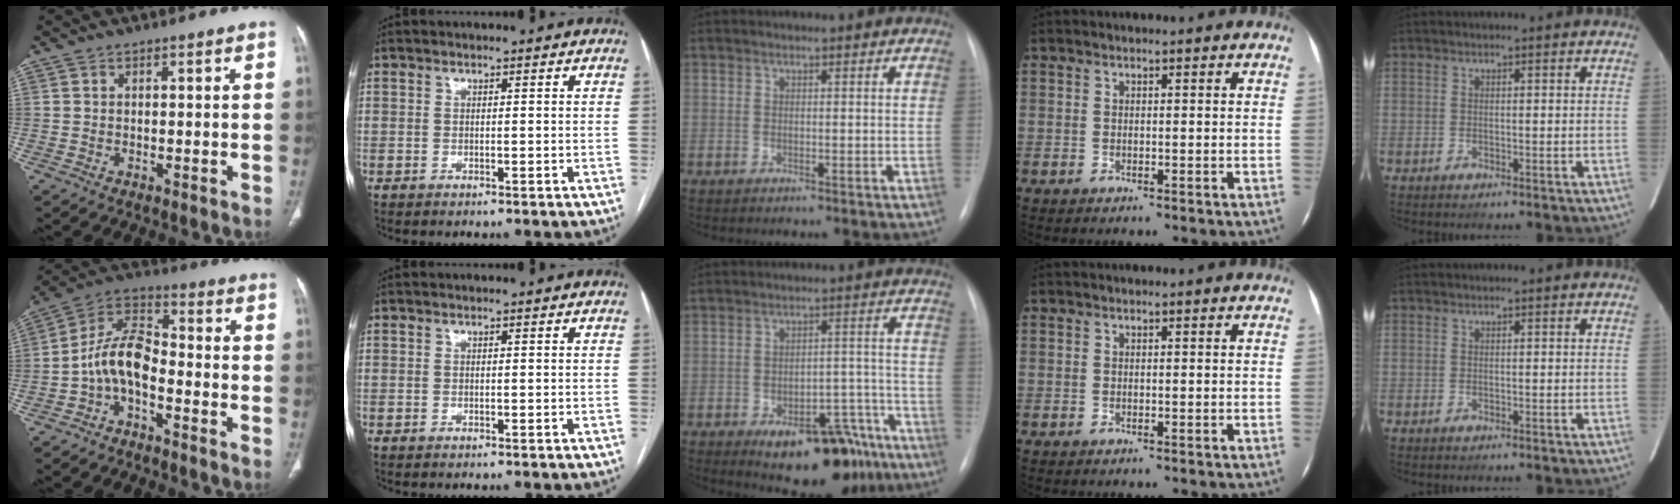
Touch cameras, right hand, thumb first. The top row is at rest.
{"thumb": {"total": 9.6, "force": [-3.4, 5.0, 7.4], "torque": [-0.137, 0.062, -0.075]}, "middle": {"total": 16.4, "force": [-10.8, 6.6, 10.4], "torque": [-0.094, 0.040, -0.149]}}